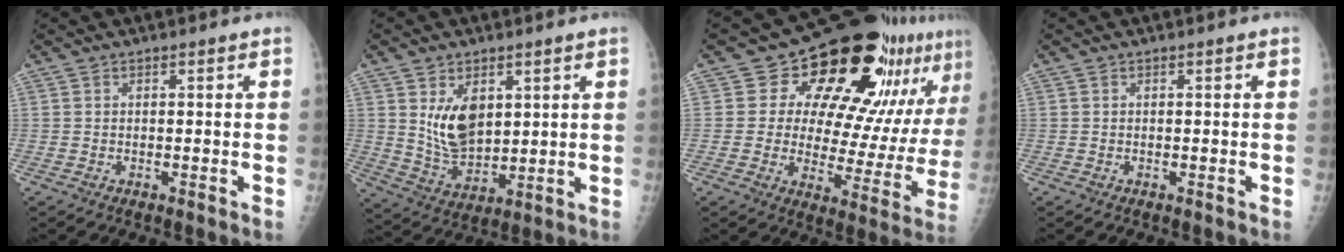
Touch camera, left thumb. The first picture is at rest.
{"total": 9.6, "force": [3.2, 6.0, 6.7], "torque": [-0.092, -0.030, 0.076]}
{"total": 23.6, "force": [14.6, 11.4, 14.7], "torque": [-0.165, -0.067, 0.193]}
{"total": 0.0}